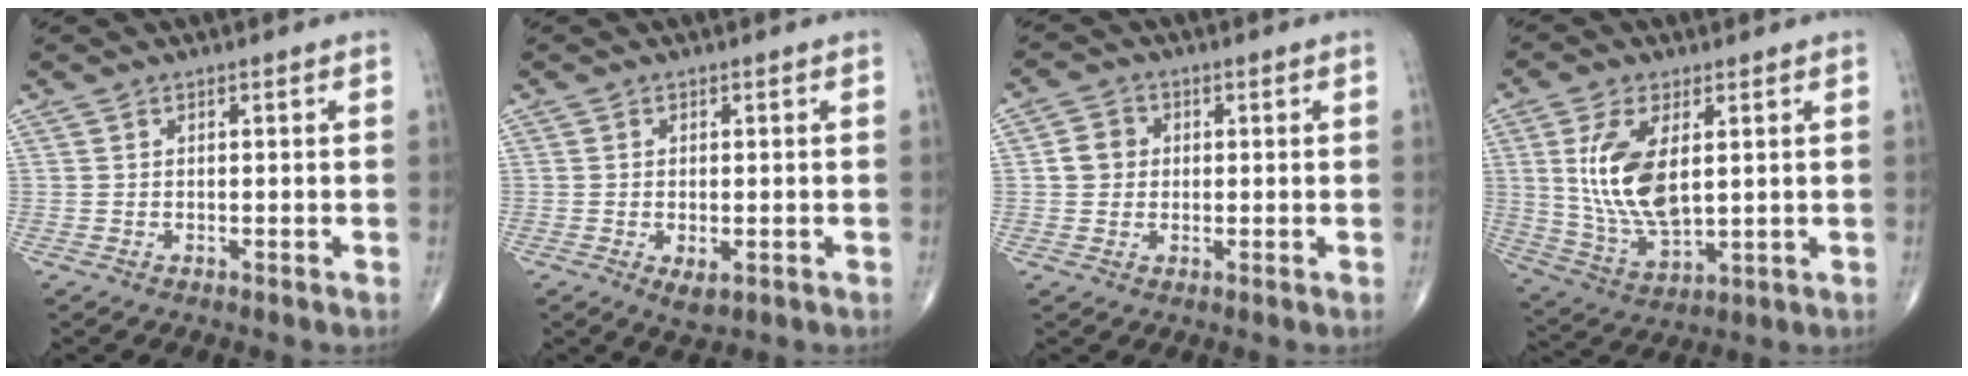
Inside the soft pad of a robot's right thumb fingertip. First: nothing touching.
{"total": 3.2, "force": [-1.0, 1.5, 2.6], "torque": [-0.045, -0.007, -0.012]}
{"total": 3.9, "force": [0.3, 3.6, 1.7], "torque": [-0.016, 0.007, 0.000]}
{"total": 13.2, "force": [2.7, 6.4, 11.2], "torque": [-0.222, -0.019, 0.065]}